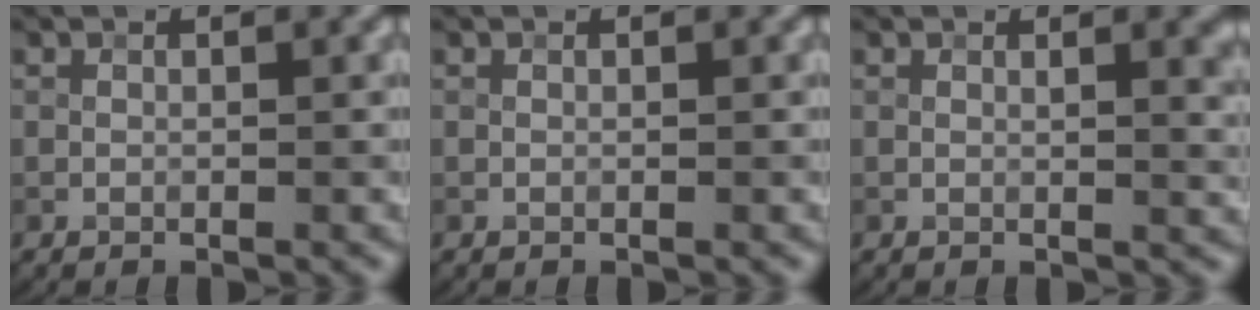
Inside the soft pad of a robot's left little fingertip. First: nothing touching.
{"total": 0.0}
{"total": 2.5, "force": [0.7, 0.8, 2.3], "torque": [-0.019, 0.004, 0.006]}